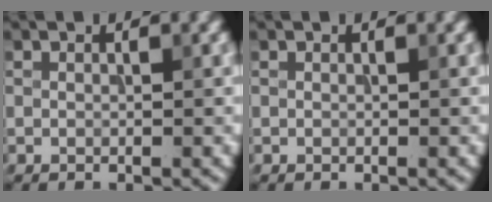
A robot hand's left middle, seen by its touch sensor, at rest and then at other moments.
{"total": 0.0}